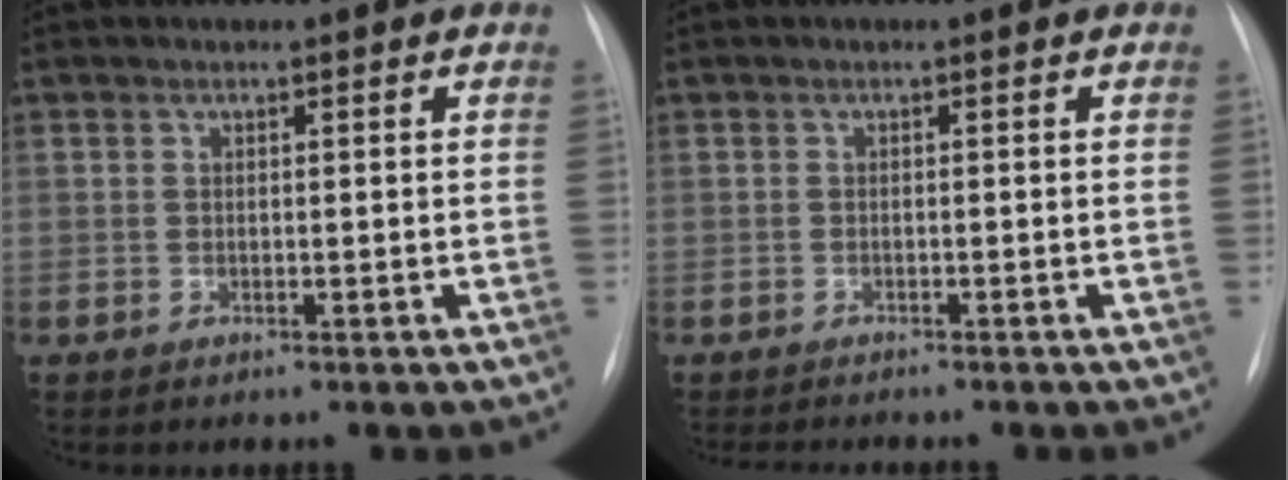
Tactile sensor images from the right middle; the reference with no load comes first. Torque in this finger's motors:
{"motor_torque": [0.04, -0.04, 0.00, 0.00]}